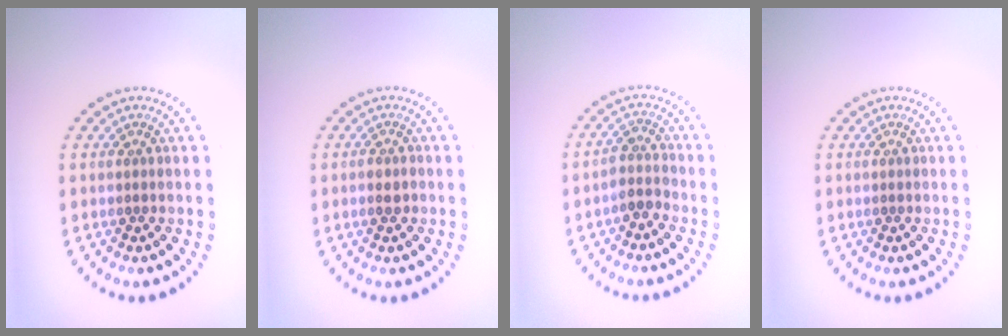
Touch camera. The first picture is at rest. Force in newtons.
{"total": 1.2, "press": 1.1, "slide": 0.4}
{"total": 1.9, "press": 1.6, "slide": 1.1}
{"total": 0.0}